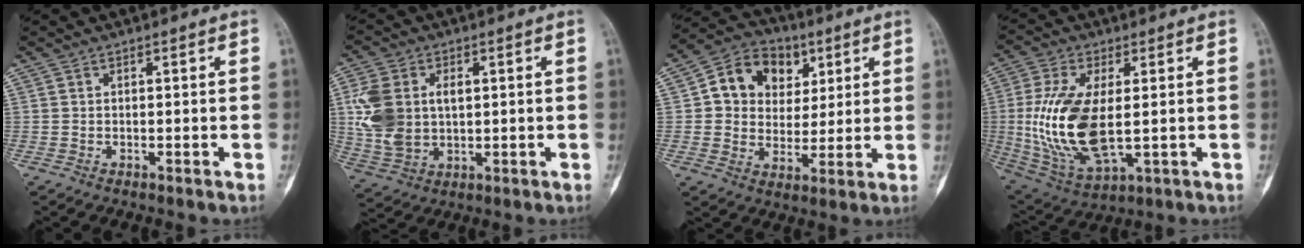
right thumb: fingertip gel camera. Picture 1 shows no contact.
{"total": 12.1, "force": [1.6, 8.1, 8.8], "torque": [-0.181, 0.004, 0.037]}
{"total": 13.2, "force": [4.3, 10.9, 6.2], "torque": [-0.058, 0.000, 0.070]}
{"total": 16.9, "force": [-0.3, 7.4, 15.2], "torque": [-0.321, -0.011, 0.010]}